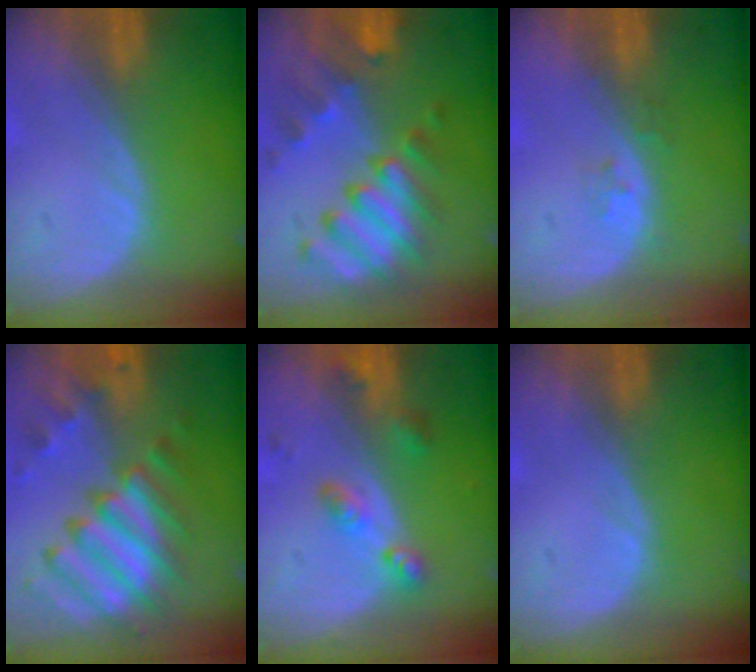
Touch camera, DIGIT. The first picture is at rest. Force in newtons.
{"total": 10.0, "press": 8.9, "slide": 4.6}
{"total": 1.9, "press": 1.4, "slide": 1.2}
{"total": 11.4, "press": 9.9, "slide": 5.7}
{"total": 5.3, "press": 4.8, "slide": 2.2}
{"total": 0.0}